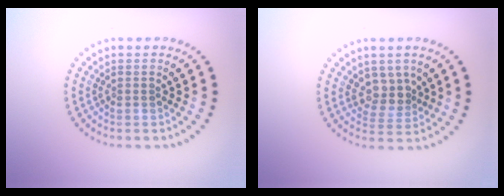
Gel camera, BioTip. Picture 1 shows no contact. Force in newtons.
{"total": 2.5, "press": 2.0, "slide": 1.4}